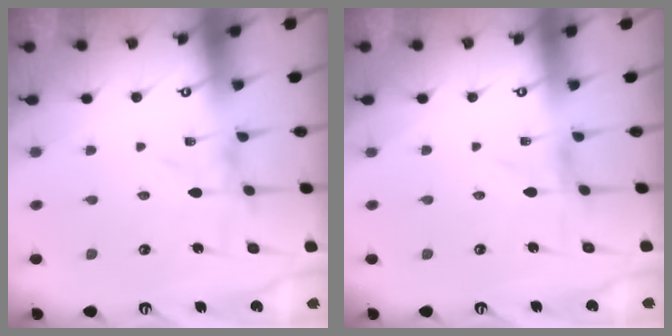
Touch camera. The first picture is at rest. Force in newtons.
{"total": 0.0}